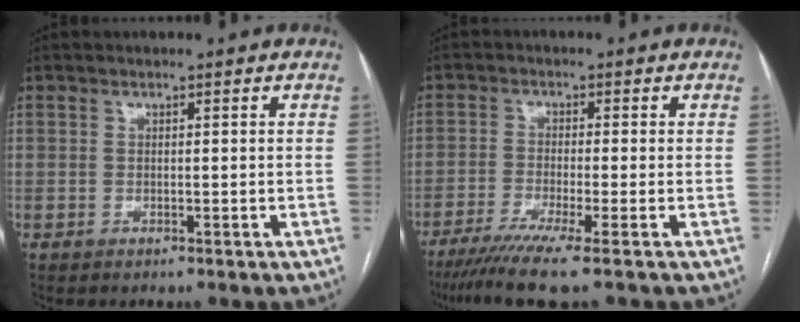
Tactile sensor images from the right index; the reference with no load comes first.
{"total": 8.2, "force": [-5.9, -1.0, 5.5], "torque": [-0.086, -0.024, -0.100]}